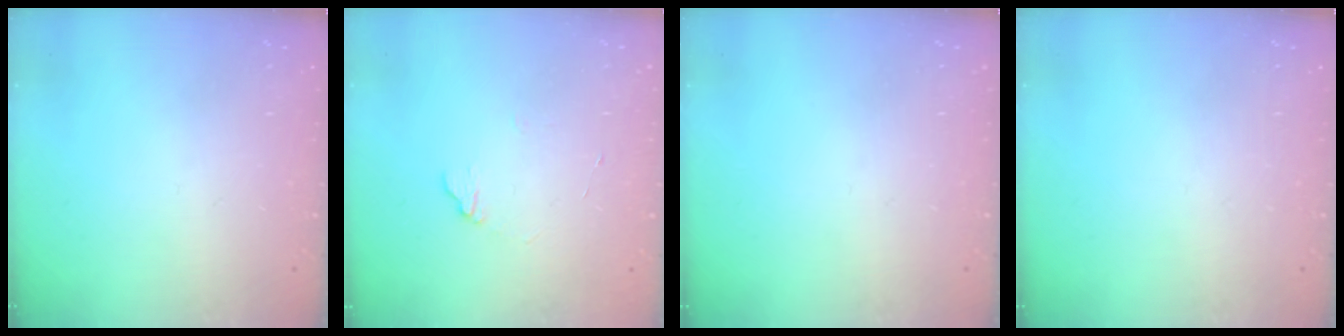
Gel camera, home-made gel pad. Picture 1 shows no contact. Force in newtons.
{"total": 6.5, "press": 6.5, "slide": 0.6}
{"total": 0.0}
{"total": 0.0}